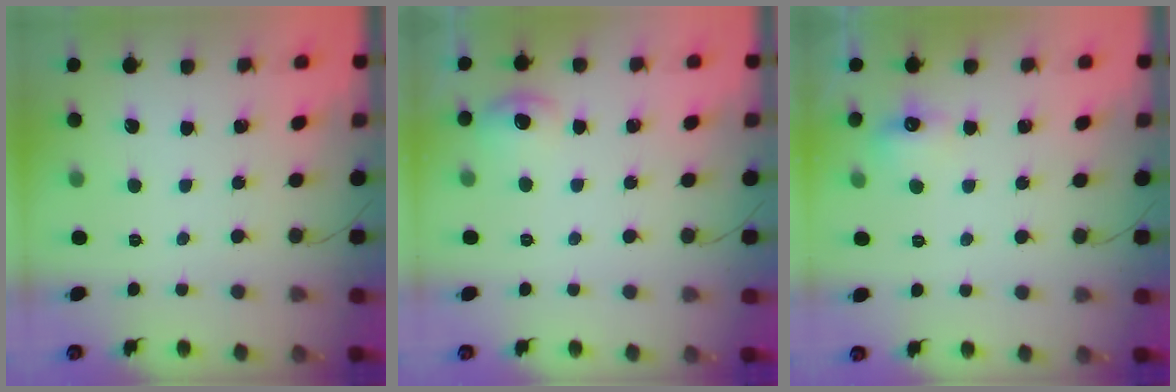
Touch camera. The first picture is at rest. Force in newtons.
{"total": 6.3, "press": 6.1, "slide": 1.7}
{"total": 5.9, "press": 5.6, "slide": 1.7}